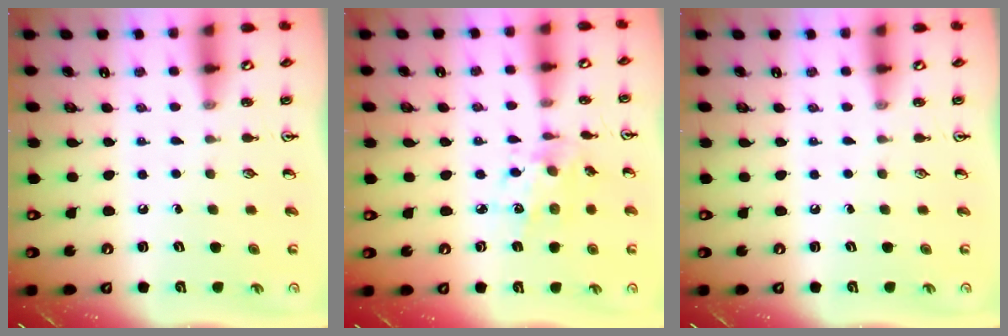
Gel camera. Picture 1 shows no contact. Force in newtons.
{"total": 7.6, "press": 7.6, "slide": 0.5}
{"total": 0.0}